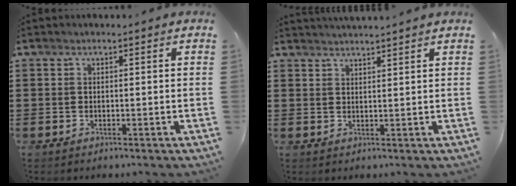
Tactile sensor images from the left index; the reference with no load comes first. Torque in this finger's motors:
{"motor_torque": [-0.05, 0.09, -0.43, 0.01]}